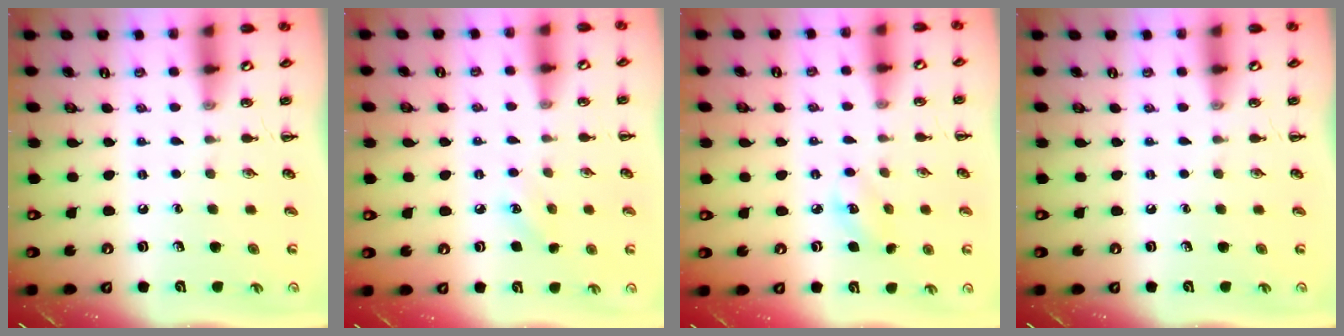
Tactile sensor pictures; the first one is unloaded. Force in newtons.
{"total": 6.6, "press": 6.4, "slide": 1.9}
{"total": 3.7, "press": 3.6, "slide": 0.7}
{"total": 0.0}